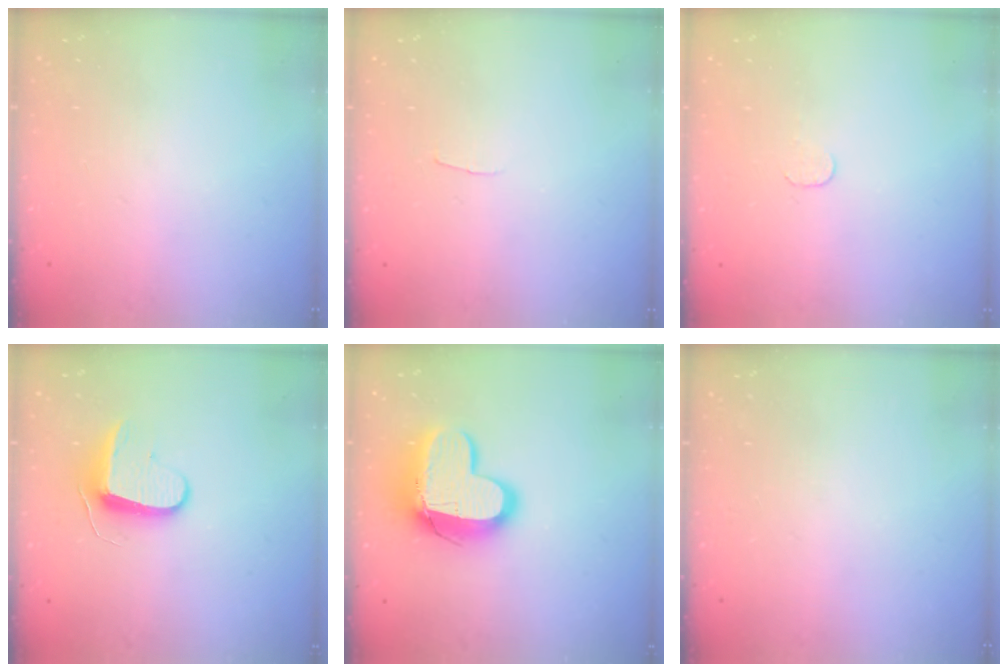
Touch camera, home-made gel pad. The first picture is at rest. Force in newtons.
{"total": 2.0, "press": 2.0, "slide": 0.2}
{"total": 3.1, "press": 3.1, "slide": 0.3}
{"total": 8.7, "press": 8.6, "slide": 0.5}
{"total": 15.0, "press": 14.9, "slide": 1.3}
{"total": 0.0}